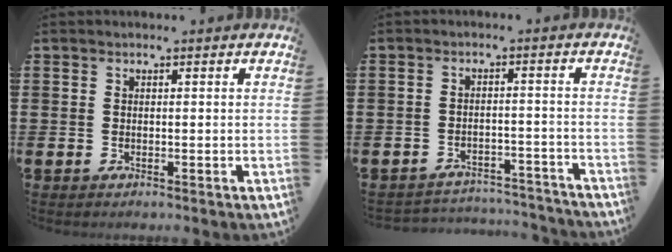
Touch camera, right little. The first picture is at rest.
{"total": 3.0, "force": [-3.0, 0.3, 0.0], "torque": [-0.006, 0.004, -0.065]}